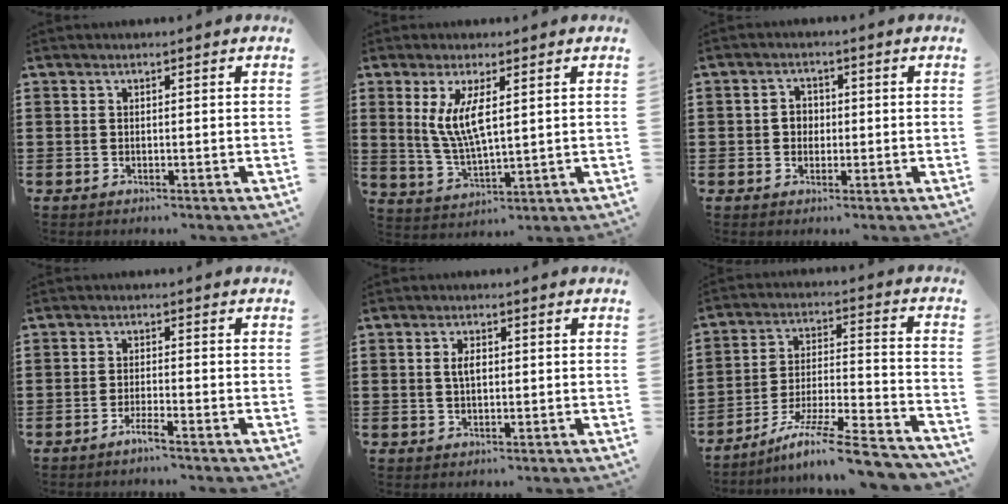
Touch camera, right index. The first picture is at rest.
{"total": 6.7, "force": [1.8, 1.9, 6.2], "torque": [-0.131, -0.002, 0.030]}
{"total": 2.4, "force": [-0.2, 2.1, 1.1], "torque": [-0.028, 0.007, -0.006]}
{"total": 2.1, "force": [-1.6, -0.1, 1.3], "torque": [-0.022, 0.000, -0.030]}
{"total": 2.4, "force": [0.4, 1.1, 2.1], "torque": [-0.044, 0.007, 0.004]}
{"total": 11.0, "force": [-8.8, 0.5, 6.6], "torque": [-0.111, 0.008, -0.171]}